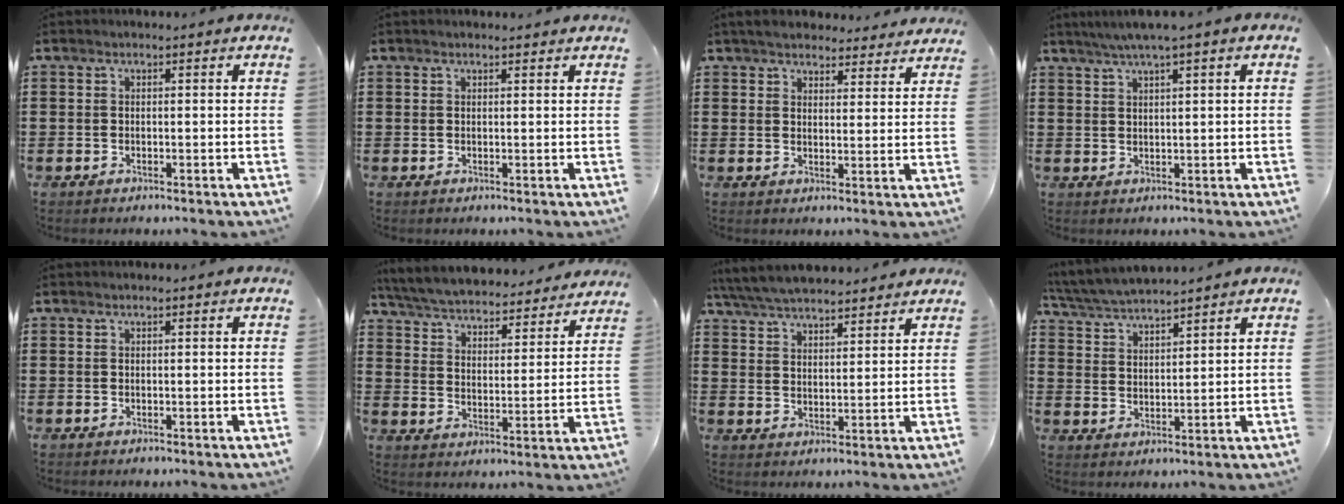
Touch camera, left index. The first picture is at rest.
{"total": 0.5, "force": [0.5, 0.1, 0.1], "torque": [-0.003, 0.000, 0.011]}
{"total": 4.4, "force": [4.3, 0.7, 0.7], "torque": [-0.029, -0.013, 0.078]}
{"total": 2.6, "force": [1.7, -0.3, 2.0], "torque": [-0.040, 0.001, 0.030]}
{"total": 0.0}
{"total": 5.1, "force": [5.1, -0.2, 0.6], "torque": [-0.041, -0.043, 0.083]}
{"total": 6.0, "force": [5.7, 0.8, 1.4], "torque": [-0.051, -0.021, 0.104]}
{"total": 4.8, "force": [4.7, 0.0, 1.0], "torque": [-0.038, -0.019, 0.085]}